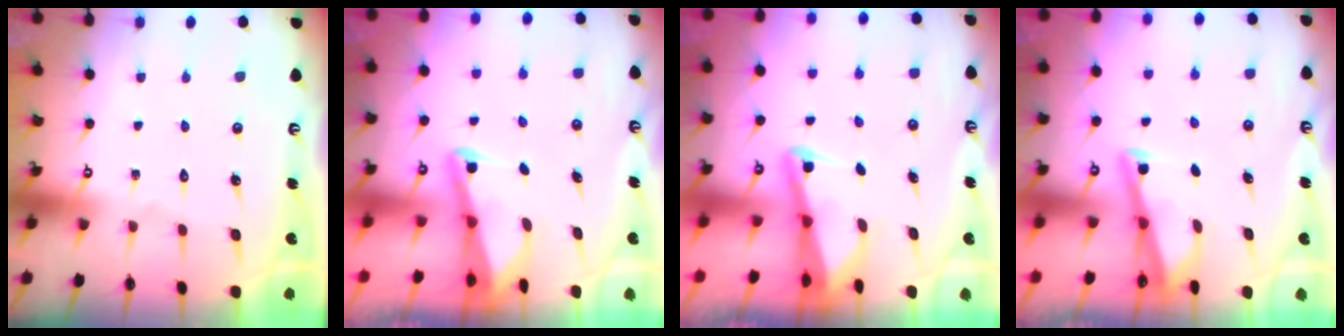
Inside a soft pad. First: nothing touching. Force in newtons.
{"total": 2.1, "press": 2.1, "slide": 0.3}
{"total": 2.3, "press": 2.3, "slide": 0.3}
{"total": 3.0, "press": 3.0, "slide": 0.3}